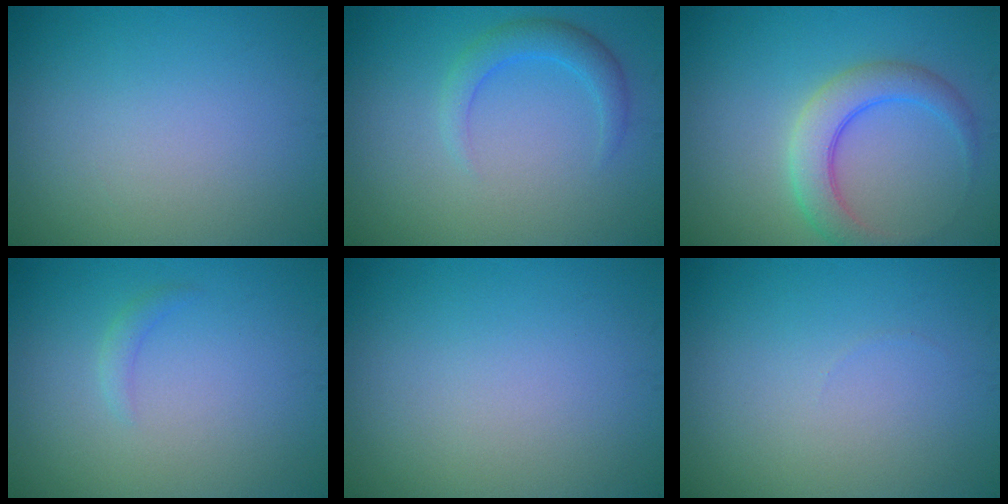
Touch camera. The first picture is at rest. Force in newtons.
{"total": 2.5, "press": 2.5, "slide": 0.1}
{"total": 4.1, "press": 4.1, "slide": 0.1}
{"total": 0.9, "press": 0.9, "slide": 0.1}
{"total": 0.0}
{"total": 0.0}